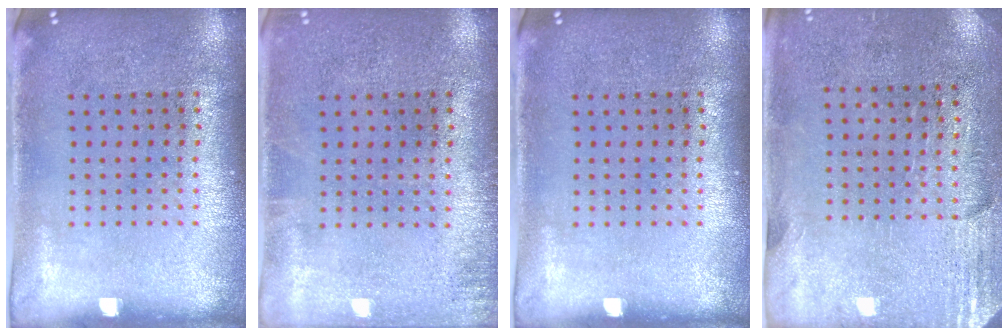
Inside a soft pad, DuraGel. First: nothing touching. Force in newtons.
{"total": 0.9, "press": 0.9, "slide": 0.2}
{"total": 0.0}
{"total": 2.7, "press": 2.4, "slide": 1.4}